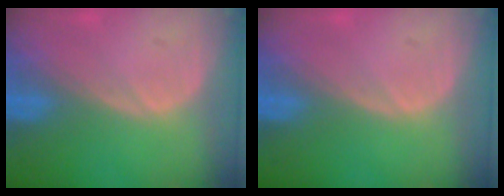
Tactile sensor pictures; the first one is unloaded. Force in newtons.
{"total": 0.0}